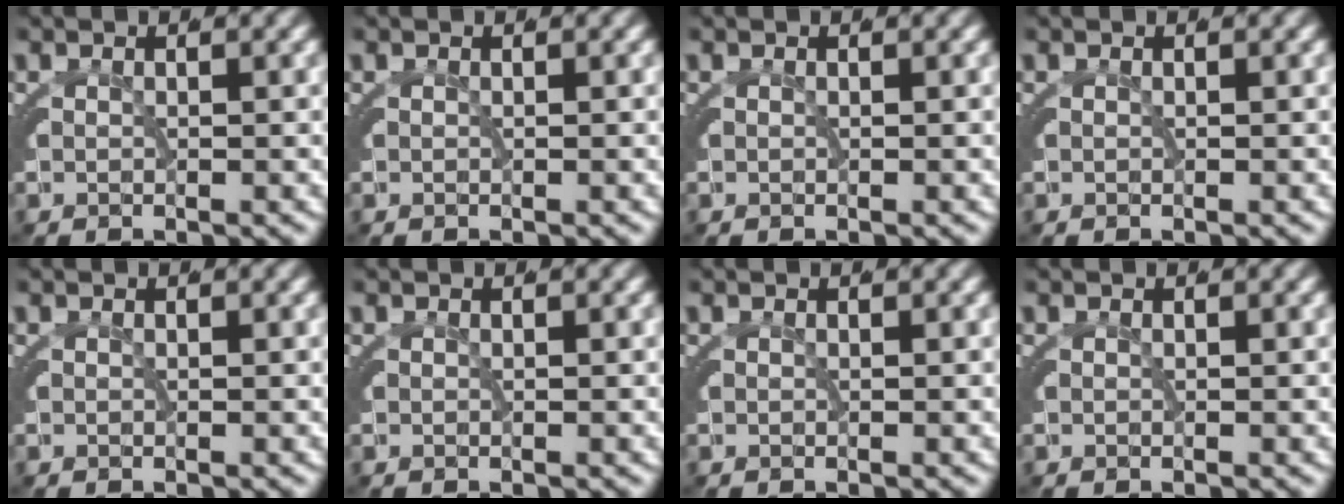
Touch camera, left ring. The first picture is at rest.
{"total": 0.0}
{"total": 0.0}
{"total": 0.0}
{"total": 0.0}
{"total": 2.0, "force": [-0.1, -1.9, -0.5], "torque": [0.019, -0.011, 0.011]}
{"total": 0.0}
{"total": 0.0}